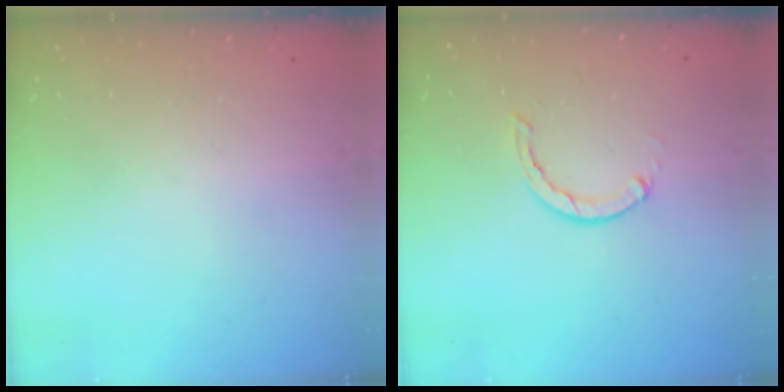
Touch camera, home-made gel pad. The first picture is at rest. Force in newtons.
{"total": 2.1, "press": 2.1, "slide": 0.3}